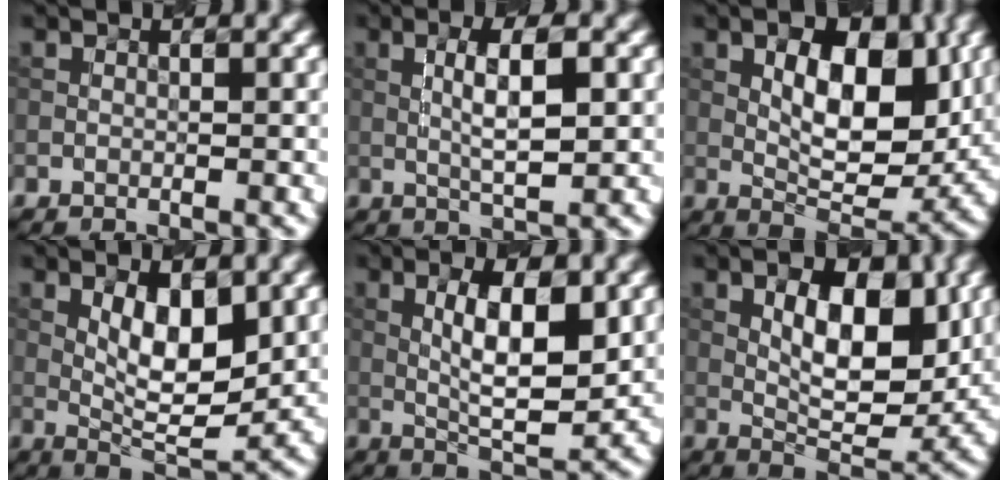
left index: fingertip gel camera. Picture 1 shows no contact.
{"total": 4.6, "force": [0.5, 1.0, 4.4], "torque": [-0.080, 0.004, 0.011]}
{"total": 8.8, "force": [1.9, 4.3, 7.4], "torque": [-0.111, -0.006, 0.033]}
{"total": 5.9, "force": [1.2, 2.2, 5.4], "torque": [-0.085, -0.006, 0.023]}
{"total": 7.1, "force": [1.0, 2.3, 6.7], "torque": [-0.107, -0.002, 0.020]}
{"total": 7.9, "force": [1.8, 3.6, 6.8], "torque": [-0.101, -0.005, 0.031]}